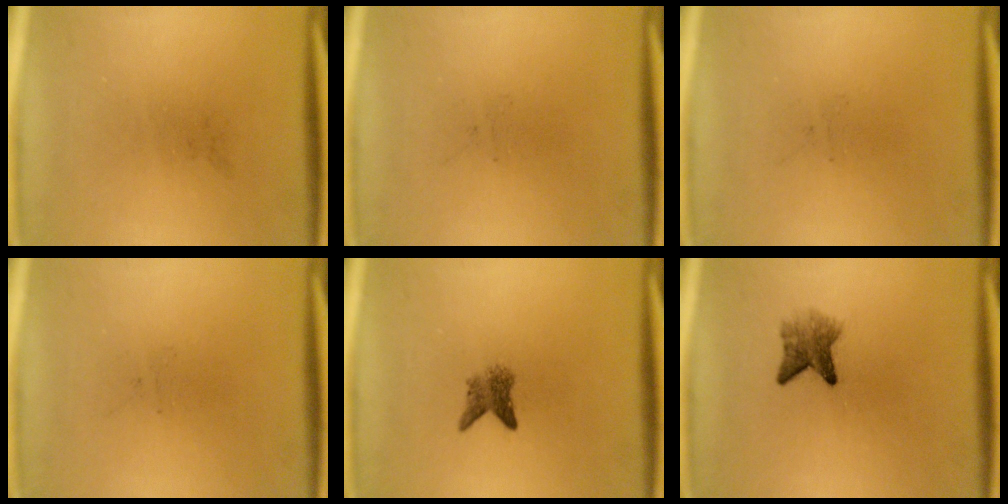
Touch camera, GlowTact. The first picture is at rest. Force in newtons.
{"total": 0.0}
{"total": 0.0}
{"total": 0.0}
{"total": 2.6}
{"total": 3.6}